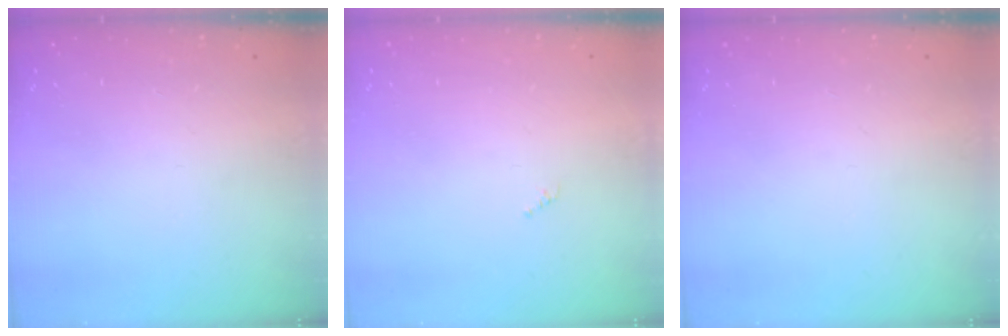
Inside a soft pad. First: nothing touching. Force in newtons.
{"total": 0.0}
{"total": 0.0}